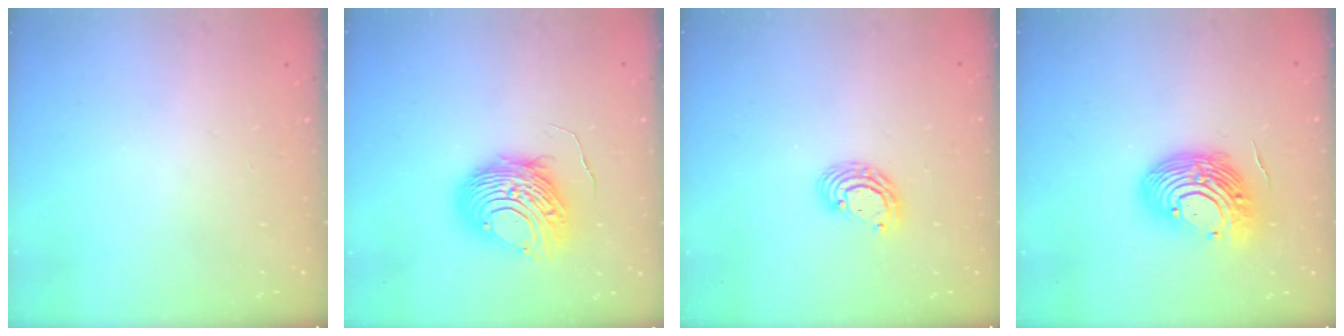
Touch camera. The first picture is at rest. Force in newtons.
{"total": 11.8, "press": 11.7, "slide": 1.0}
{"total": 6.7, "press": 6.7, "slide": 0.6}
{"total": 14.4, "press": 14.2, "slide": 2.4}